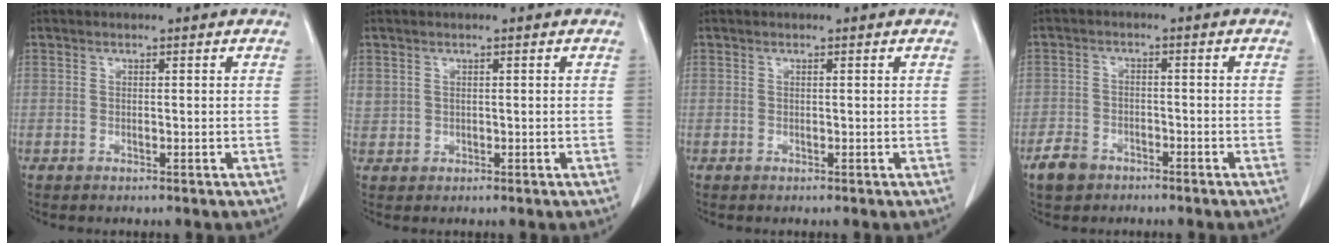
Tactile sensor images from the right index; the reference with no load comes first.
{"total": 1.8, "force": [0.8, 1.6, 0.4], "torque": [-0.003, 0.014, 0.022]}
{"total": 0.0}
{"total": 4.3, "force": [-3.1, 2.7, 1.3], "torque": [-0.030, 0.004, -0.052]}